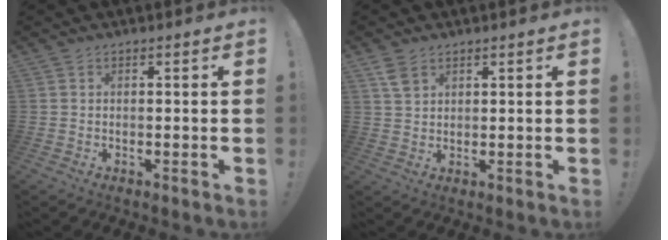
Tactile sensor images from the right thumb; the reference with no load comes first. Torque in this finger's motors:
{"motor_torque": [0.00, 0.00, 0.00, 0.00, 0.00]}